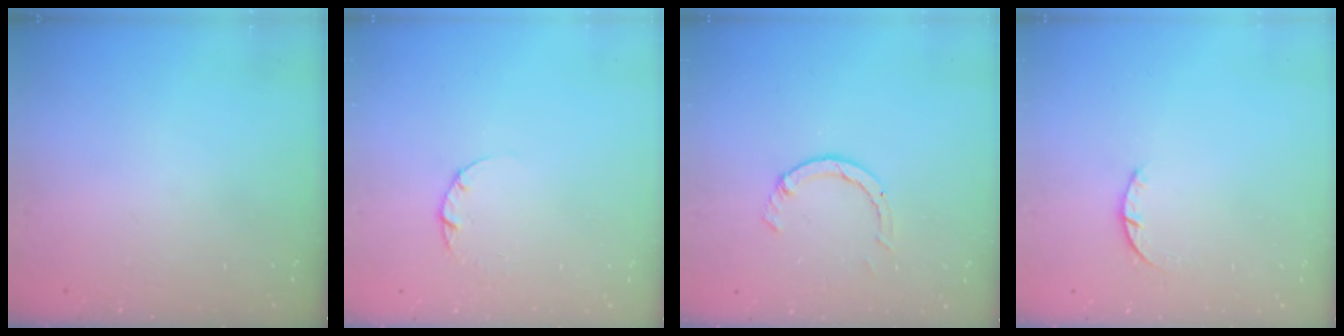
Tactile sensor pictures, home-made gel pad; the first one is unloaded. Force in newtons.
{"total": 2.2, "press": 2.2, "slide": 0.3}
{"total": 2.3, "press": 2.3, "slide": 0.3}
{"total": 1.2, "press": 1.2, "slide": 0.3}